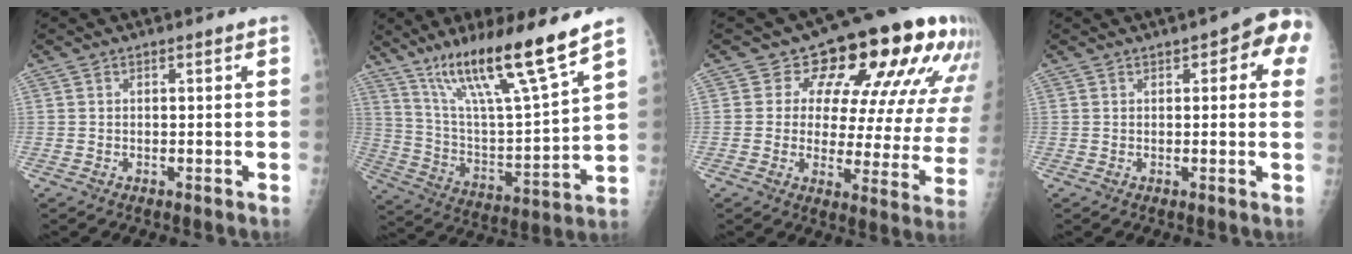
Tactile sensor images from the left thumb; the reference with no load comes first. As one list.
[{"total": 19.5, "force": [13.7, 1.1, 13.8], "torque": [-0.220, -0.067, 0.248]}, {"total": 19.9, "force": [10.9, 10.0, 13.4], "torque": [-0.125, -0.039, 0.126]}, {"total": 7.6, "force": [2.8, 3.0, 6.4], "torque": [-0.046, 0.005, 0.020]}]